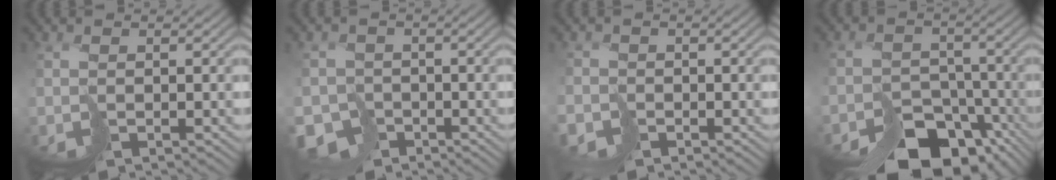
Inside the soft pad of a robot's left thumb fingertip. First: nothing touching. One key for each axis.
{"total": 4.8, "fx": -3.5, "fy": 3.2, "fz": 0.7, "tx": 0.005, "ty": -0.014, "tz": -0.069}
{"total": 2.0, "fx": -1.7, "fy": 0.7, "fz": -0.8, "tx": 0.031, "ty": -0.004, "tz": -0.039}
{"total": 11.4, "fx": -8.9, "fy": 6.2, "fz": 3.5, "tx": -0.045, "ty": -0.026, "tz": -0.120}